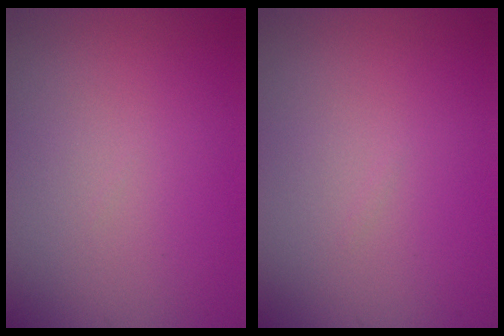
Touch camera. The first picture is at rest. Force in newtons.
{"total": 0.0}